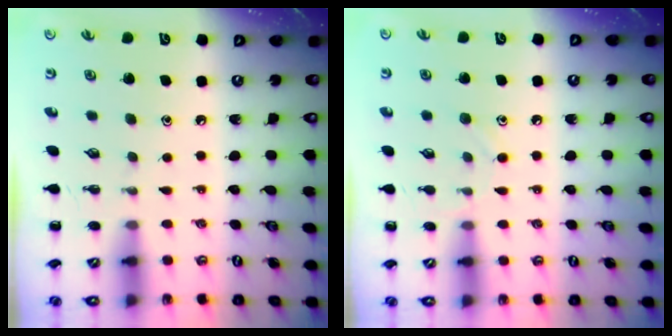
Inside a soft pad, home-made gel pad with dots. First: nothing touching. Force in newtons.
{"total": 7.3, "press": 6.9, "slide": 2.3}